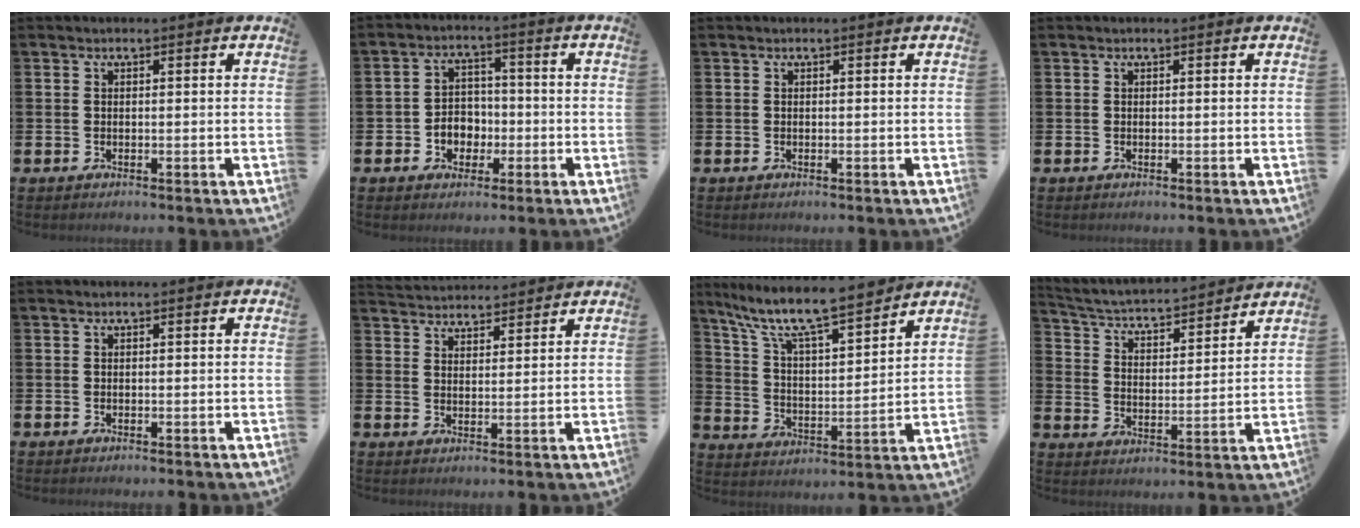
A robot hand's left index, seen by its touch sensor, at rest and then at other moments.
{"total": 4.0, "force": [-1.2, 3.4, 1.5], "torque": [-0.029, 0.003, -0.032]}
{"total": 0.0}
{"total": 0.0}
{"total": 0.0}
{"total": 3.7, "force": [3.7, 0.6, -0.4], "torque": [-0.003, -0.021, 0.067]}
{"total": 9.9, "force": [8.7, 1.2, 4.4], "torque": [-0.118, -0.061, 0.147]}
{"total": 4.3, "force": [4.1, 0.6, 1.1], "torque": [-0.049, -0.042, 0.063]}